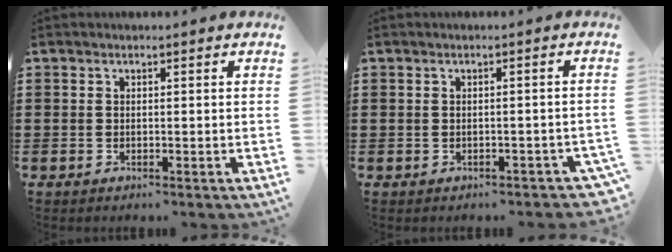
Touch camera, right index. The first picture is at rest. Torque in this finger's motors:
{"motor_torque": [1.14, -0.82, -0.04, -0.21]}